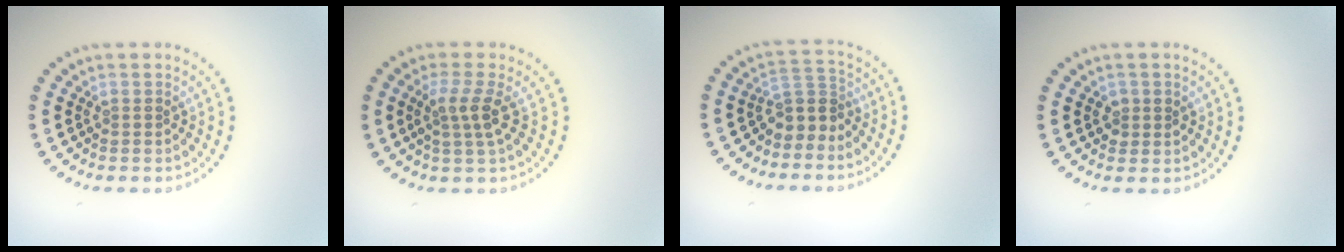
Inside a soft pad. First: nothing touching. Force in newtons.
{"total": 2.4, "press": 1.9, "slide": 1.5}
{"total": 2.9, "press": 2.1, "slide": 2.0}
{"total": 1.2, "press": 1.2, "slide": 0.3}